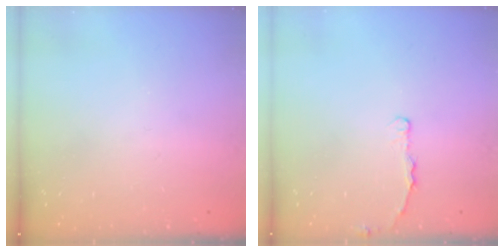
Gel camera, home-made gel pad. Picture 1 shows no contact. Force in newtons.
{"total": 2.3, "press": 2.3, "slide": 0.4}